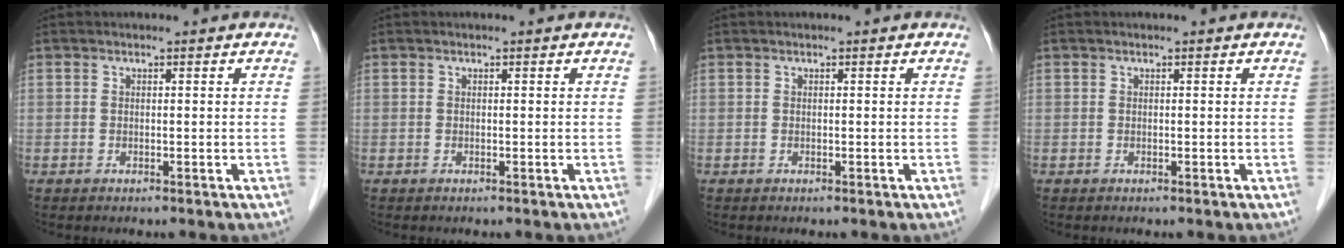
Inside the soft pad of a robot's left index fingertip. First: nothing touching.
{"total": 0.0}
{"total": 0.0}
{"total": 0.0}